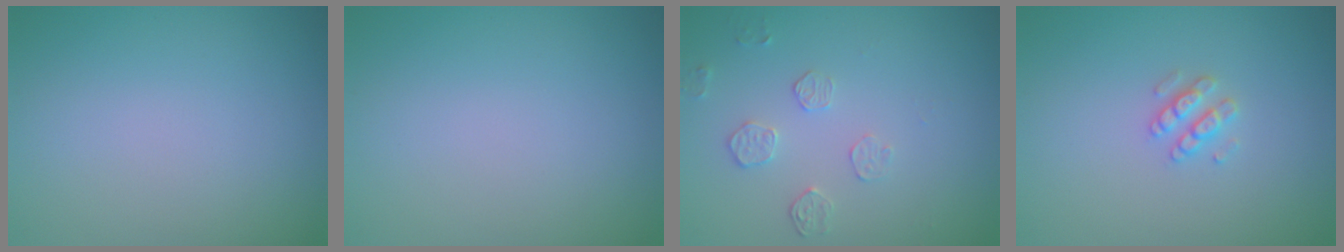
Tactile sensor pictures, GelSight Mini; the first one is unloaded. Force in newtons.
{"total": 0.0}
{"total": 1.7, "press": 1.0, "slide": 1.4}
{"total": 1.9, "press": 1.9, "slide": 0.3}